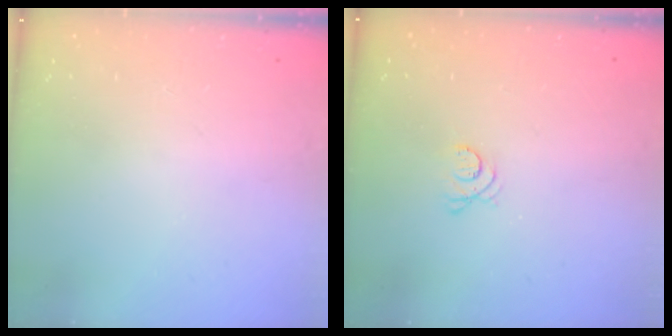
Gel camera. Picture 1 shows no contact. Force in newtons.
{"total": 3.9, "press": 3.8, "slide": 0.6}